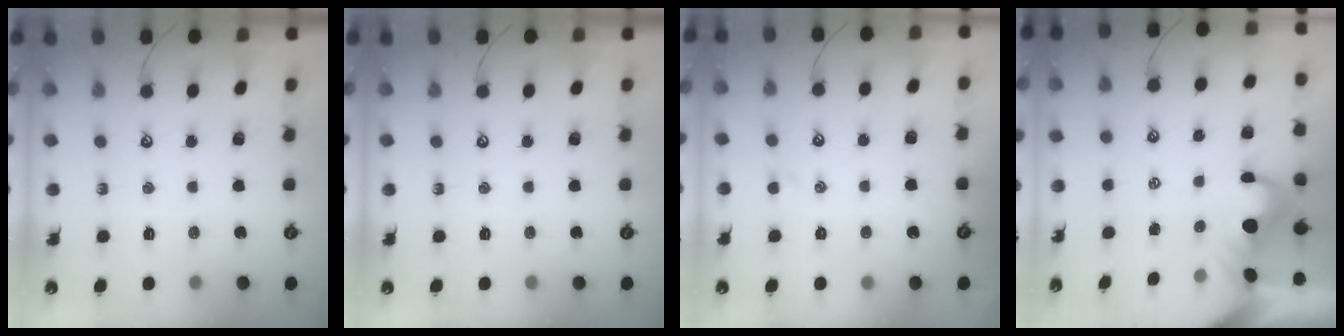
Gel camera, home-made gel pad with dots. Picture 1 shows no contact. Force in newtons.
{"total": 0.0}
{"total": 1.9, "press": 1.9, "slide": 0.3}
{"total": 3.0, "press": 2.8, "slide": 1.1}